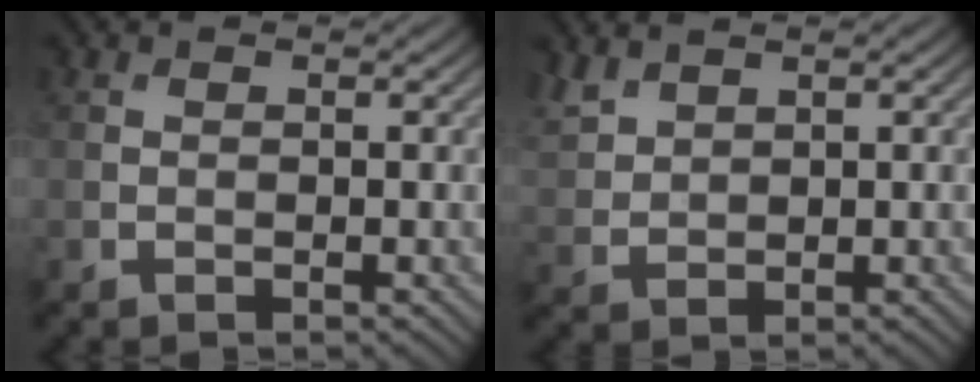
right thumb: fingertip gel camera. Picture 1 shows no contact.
{"total": 3.0, "force": [2.4, 1.3, 1.3], "torque": [-0.040, 0.006, 0.058]}